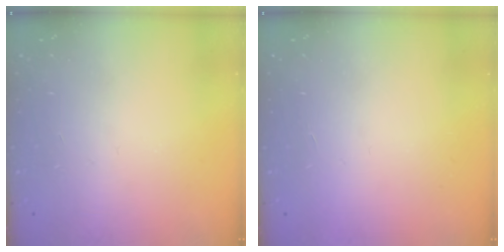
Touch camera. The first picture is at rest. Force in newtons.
{"total": 1.7, "press": 1.6, "slide": 0.1}